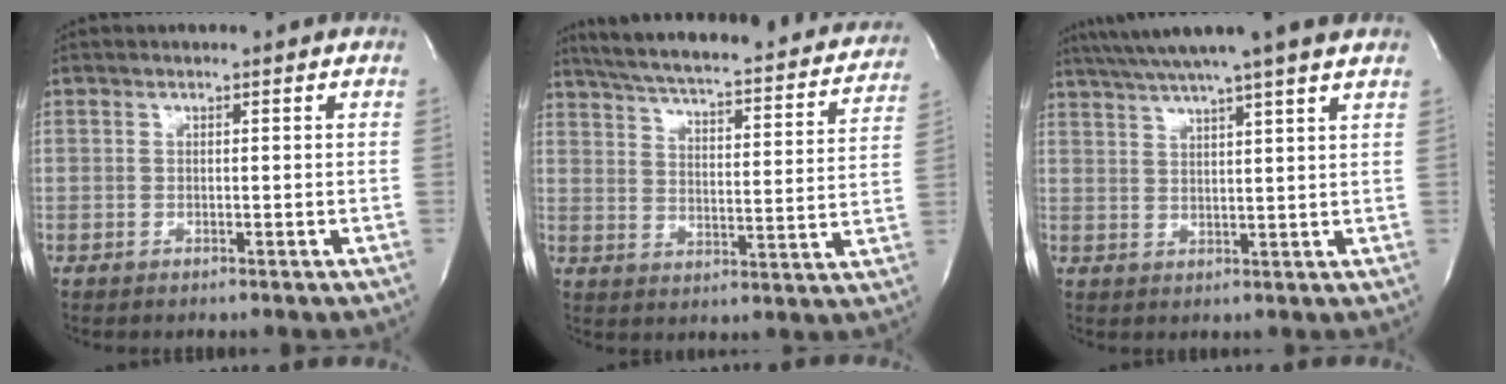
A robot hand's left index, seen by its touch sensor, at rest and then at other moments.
{"total": 29.1, "force": [25.9, 5.2, 12.1], "torque": [-0.199, -0.038, 0.323]}
{"total": 13.6, "force": [11.4, -0.9, 7.4], "torque": [-0.133, 0.025, 0.158]}